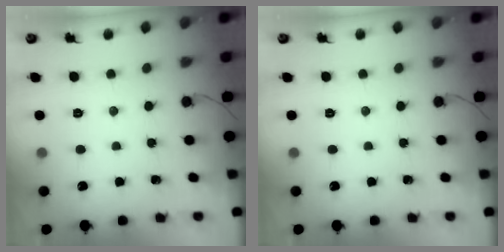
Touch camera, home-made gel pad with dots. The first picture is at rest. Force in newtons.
{"total": 0.0}